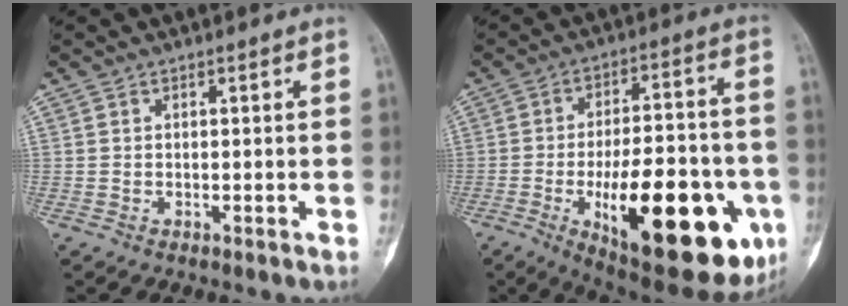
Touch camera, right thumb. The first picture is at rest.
{"total": 28.2, "force": [-8.9, 10.8, 24.5], "torque": [-0.308, 0.005, -0.111]}